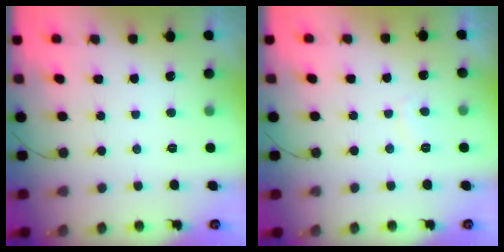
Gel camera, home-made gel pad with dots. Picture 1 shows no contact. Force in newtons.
{"total": 1.7, "press": 1.6, "slide": 0.6}